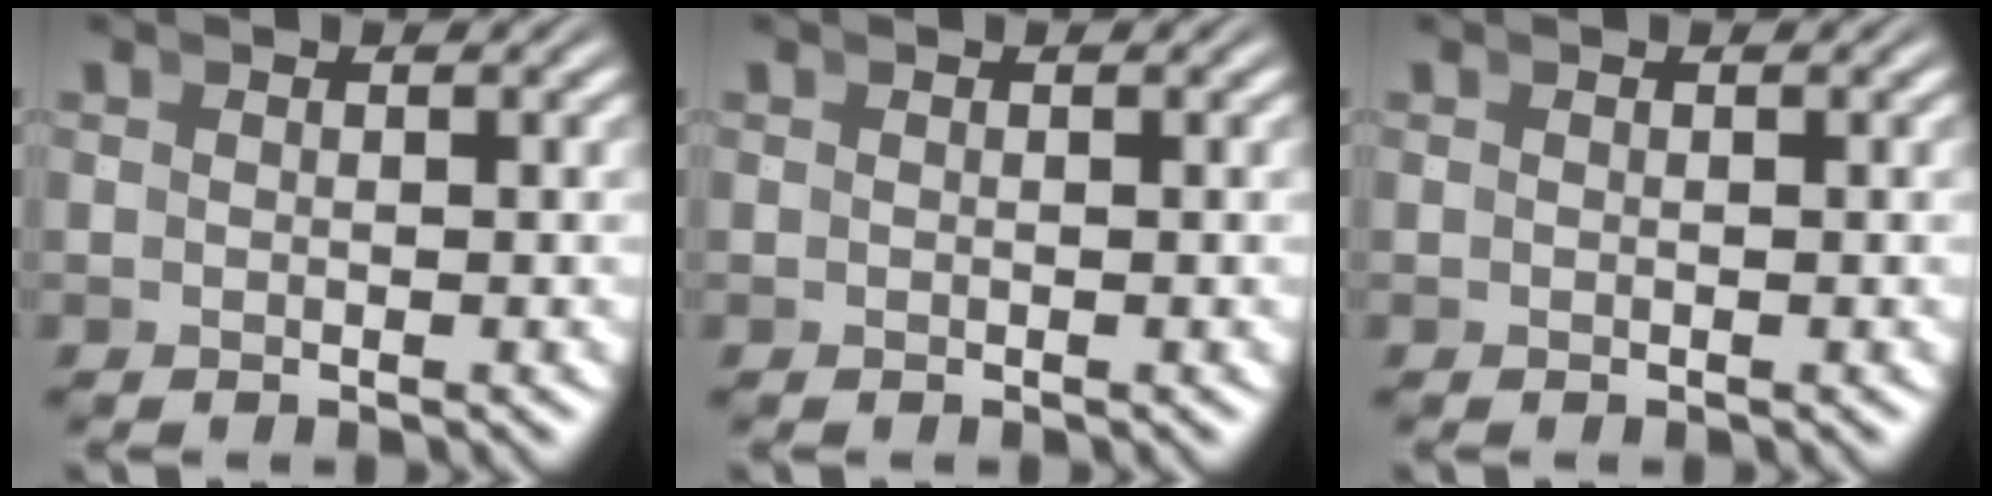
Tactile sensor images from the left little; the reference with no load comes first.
{"total": 0.0}
{"total": 0.0}